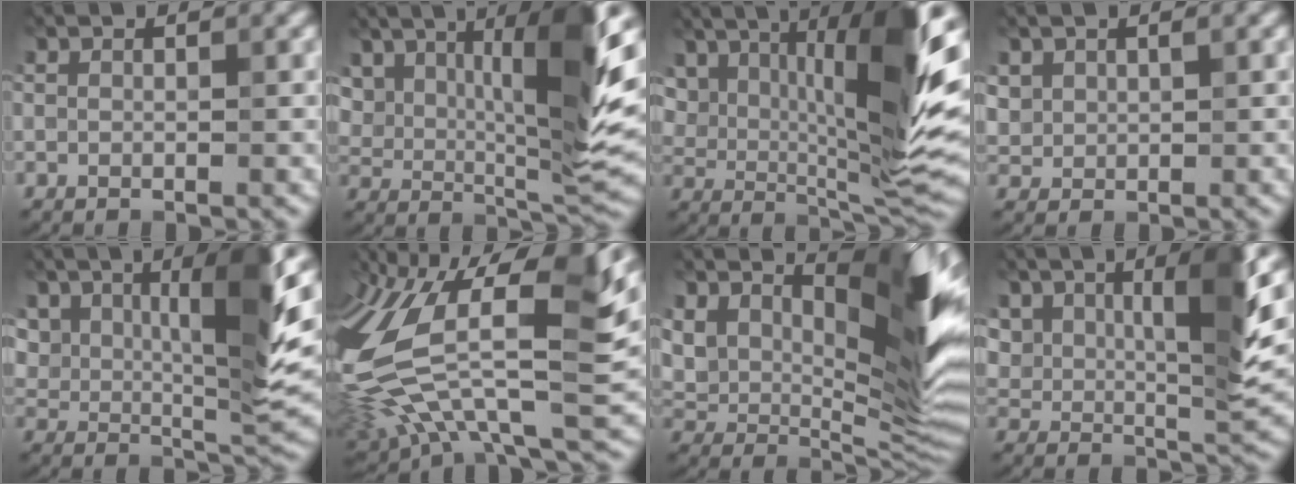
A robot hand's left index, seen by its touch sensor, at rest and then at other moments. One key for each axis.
{"total": 11.1, "fx": 4.6, "fy": 3.3, "fz": 9.5, "tx": -0.153, "ty": 0.001, "tz": 0.083}
{"total": 13.6, "fx": 5.4, "fy": 4.0, "fz": 11.8, "tx": -0.180, "ty": -0.005, "tz": 0.094}
{"total": 1.5, "fx": 0.8, "fy": 1.2, "fz": 0.3, "tx": -0.009, "ty": -0.004, "tz": 0.021}
{"total": 9.2, "fx": 4.0, "fy": 2.8, "fz": 7.8, "tx": -0.129, "ty": -0.002, "tz": 0.075}
{"total": 14.7, "fx": 2.8, "fy": 6.7, "fz": 12.8, "tx": -0.269, "ty": -0.004, "tz": 0.054}
{"total": 12.2, "fx": 6.1, "fy": 4.9, "fz": 9.4, "tx": -0.140, "ty": -0.003, "tz": 0.104}
{"total": 7.8, "fx": 3.5, "fy": 2.5, "fz": 6.5, "tx": -0.109, "ty": -0.003, "tz": 0.065}